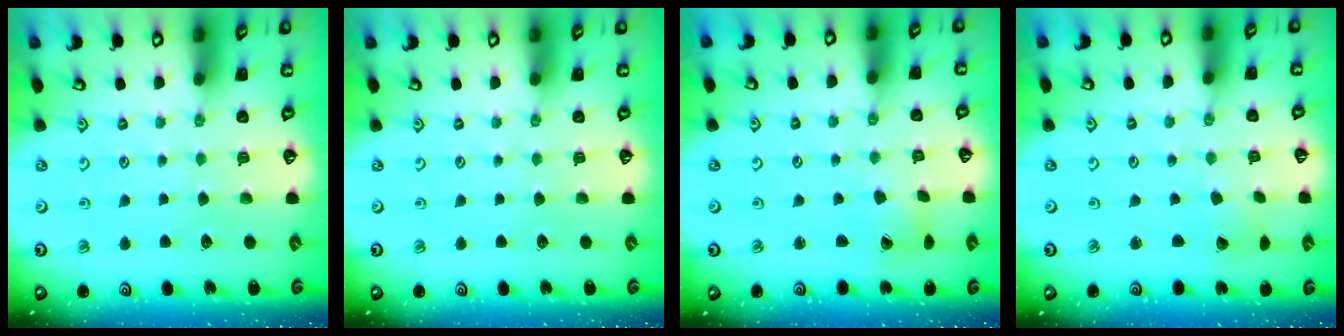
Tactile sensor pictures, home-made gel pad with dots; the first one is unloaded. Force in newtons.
{"total": 0.0}
{"total": 4.0, "press": 4.0, "slide": 0.5}
{"total": 1.9, "press": 1.9, "slide": 0.2}